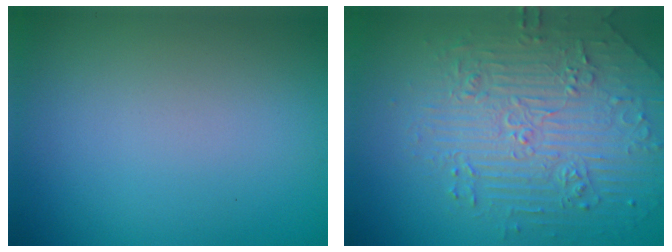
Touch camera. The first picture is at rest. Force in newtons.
{"total": 4.7, "press": 4.6, "slide": 0.8}